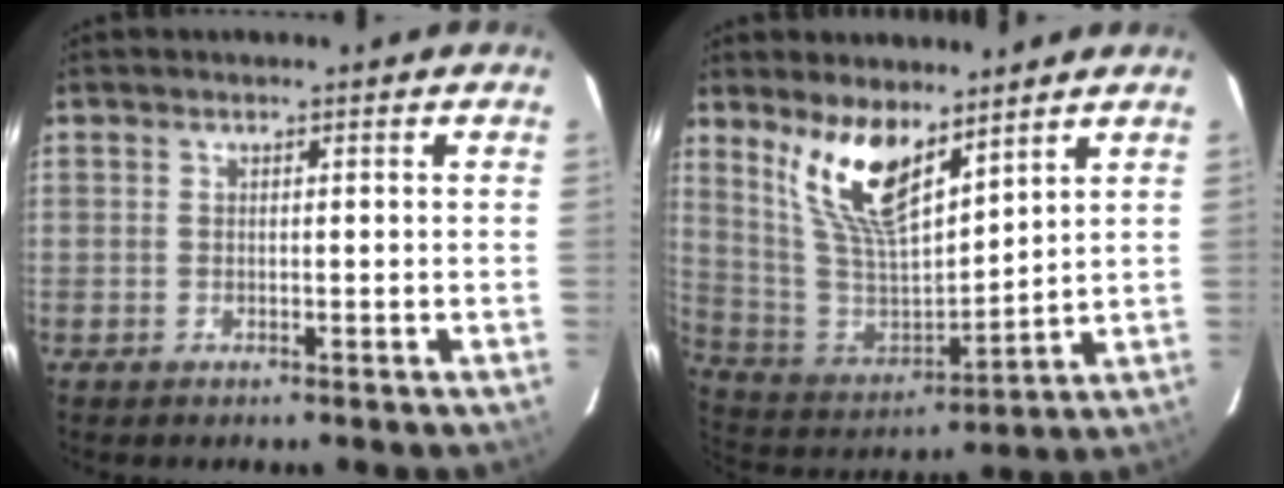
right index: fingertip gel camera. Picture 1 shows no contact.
{"total": 14.7, "force": [9.7, 5.4, 9.6], "torque": [-0.187, -0.003, 0.204]}